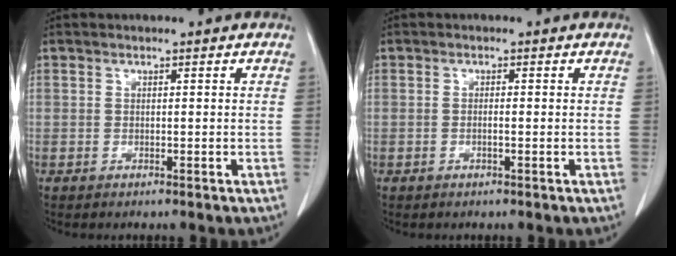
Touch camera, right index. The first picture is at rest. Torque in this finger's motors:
{"motor_torque": [-0.14, 0.05, 0.00, -0.01]}